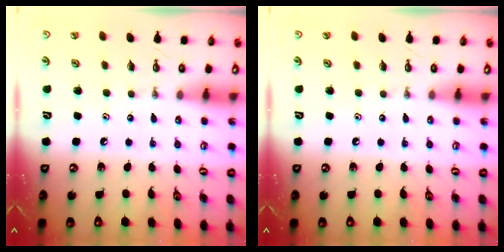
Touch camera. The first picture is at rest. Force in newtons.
{"total": 0.0}